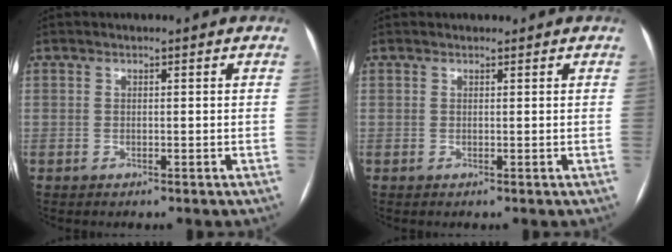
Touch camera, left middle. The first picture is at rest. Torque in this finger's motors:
{"motor_torque": [-0.21, 0.20, -0.13, -0.01]}